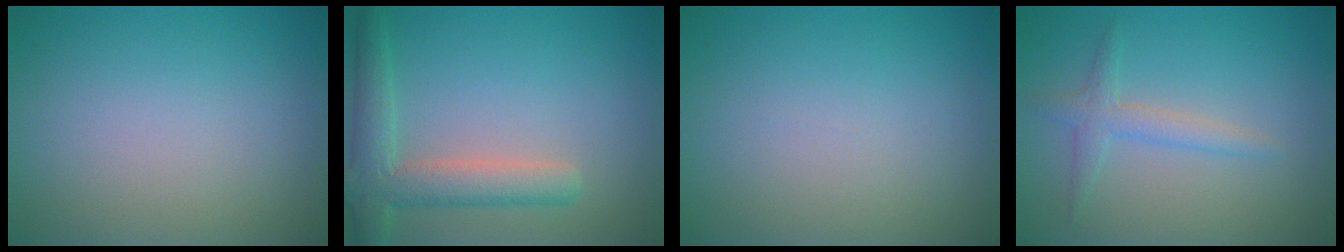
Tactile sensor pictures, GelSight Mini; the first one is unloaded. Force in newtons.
{"total": 4.6, "press": 4.6, "slide": 0.5}
{"total": 0.0}
{"total": 2.0, "press": 2.0, "slide": 0.1}